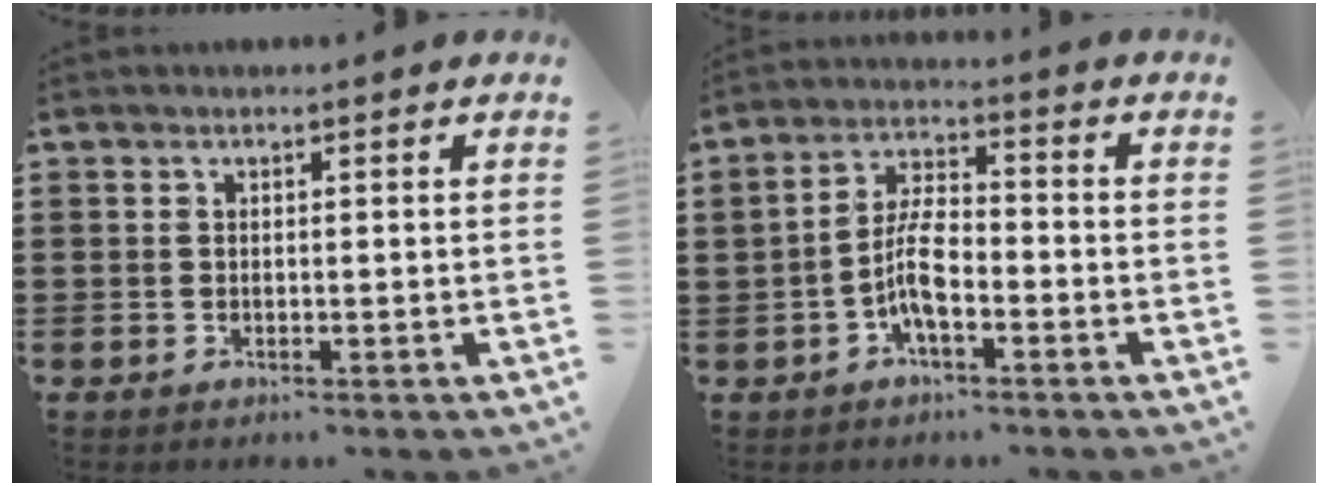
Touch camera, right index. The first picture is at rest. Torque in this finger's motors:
{"motor_torque": [0.65, 0.31, 0.41, 0.11]}